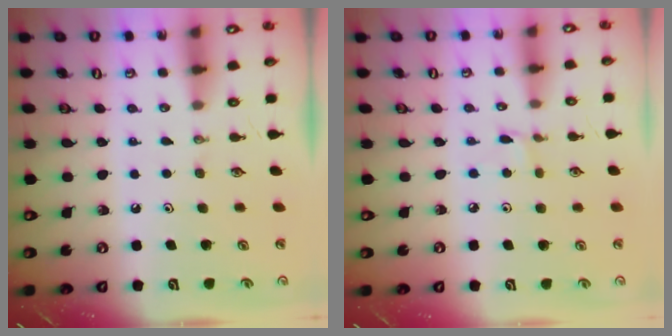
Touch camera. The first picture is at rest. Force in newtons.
{"total": 1.5, "press": 1.5, "slide": 0.2}